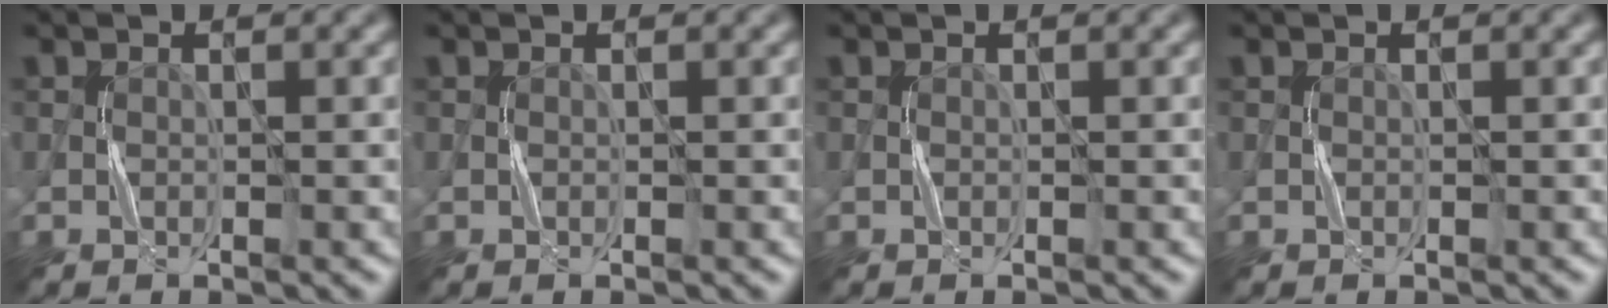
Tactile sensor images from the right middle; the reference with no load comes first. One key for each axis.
{"total": 0.0}
{"total": 0.0}
{"total": 0.0}